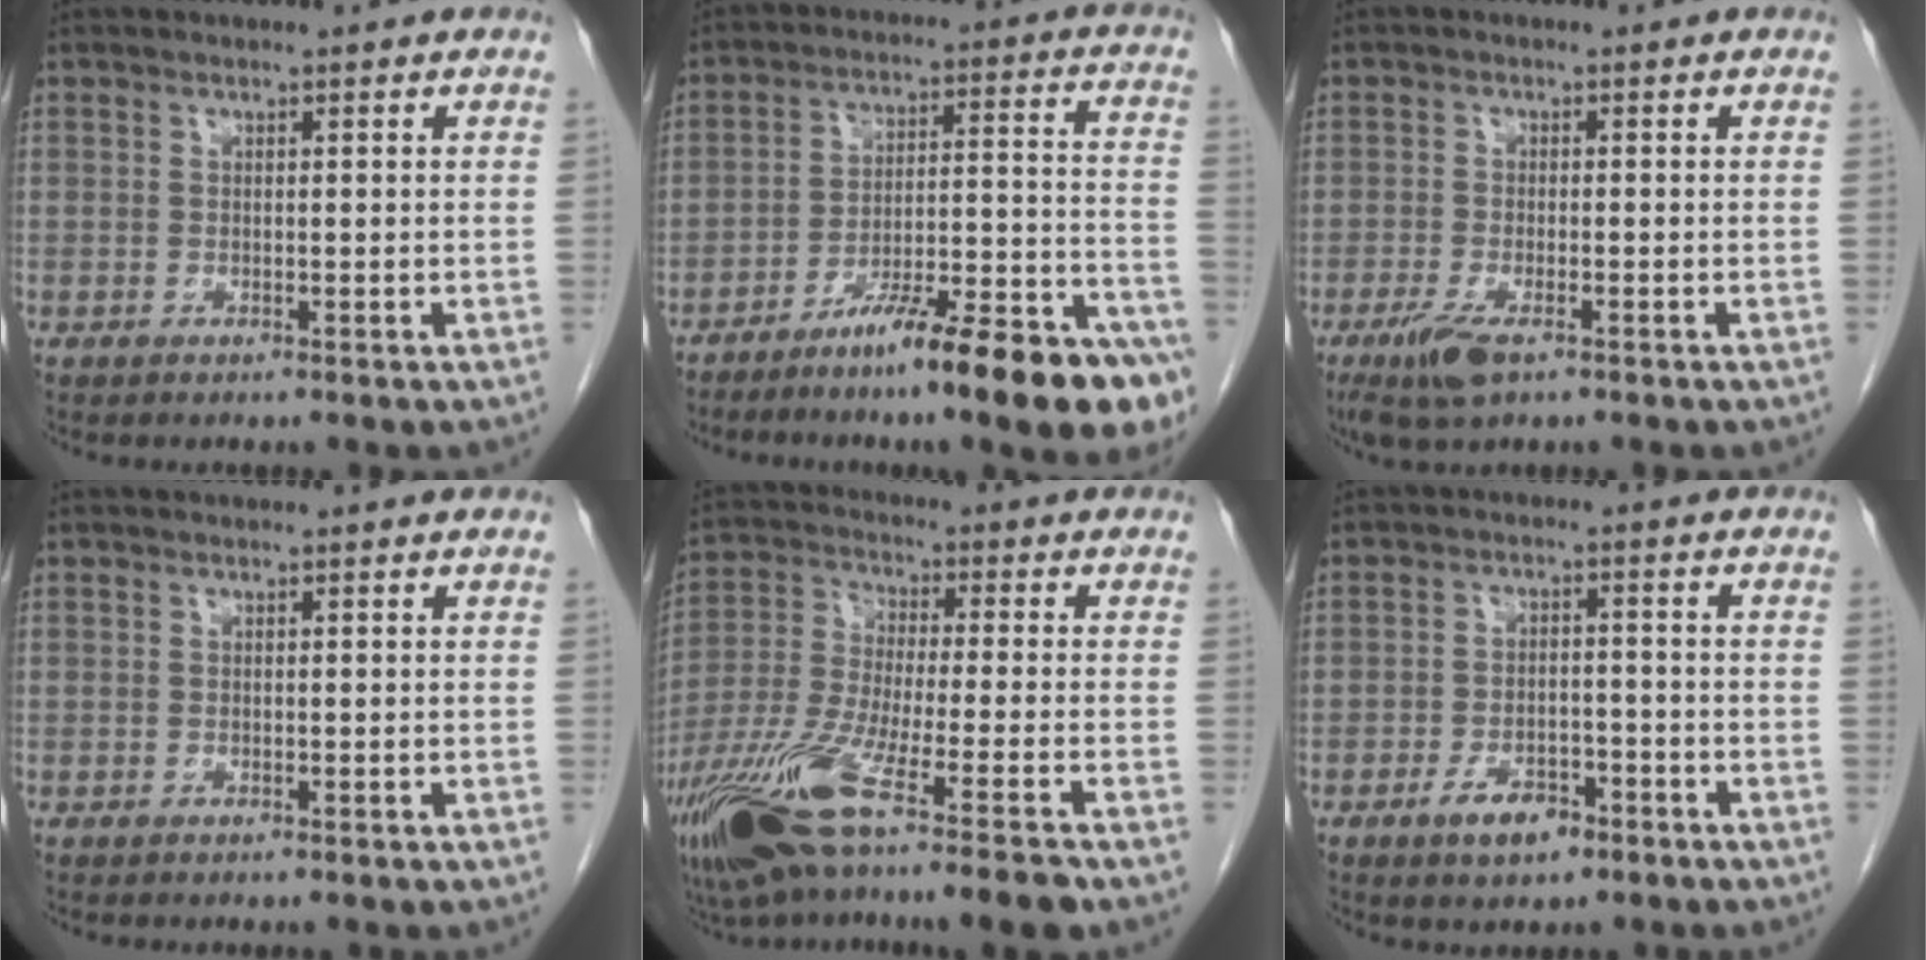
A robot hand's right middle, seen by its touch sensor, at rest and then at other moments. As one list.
[{"total": 18.8, "force": [-13.0, 1.5, 13.4], "torque": [-0.145, 0.024, -0.203]}, {"total": 5.2, "force": [-3.1, 1.4, 3.9], "torque": [-0.085, -0.013, -0.053]}, {"total": 0.0}, {"total": 17.4, "force": [-11.3, 0.3, 13.3], "torque": [-0.267, -0.054, -0.207]}, {"total": 5.2, "force": [-3.3, 2.4, 3.3], "torque": [-0.062, 0.001, -0.051]}]